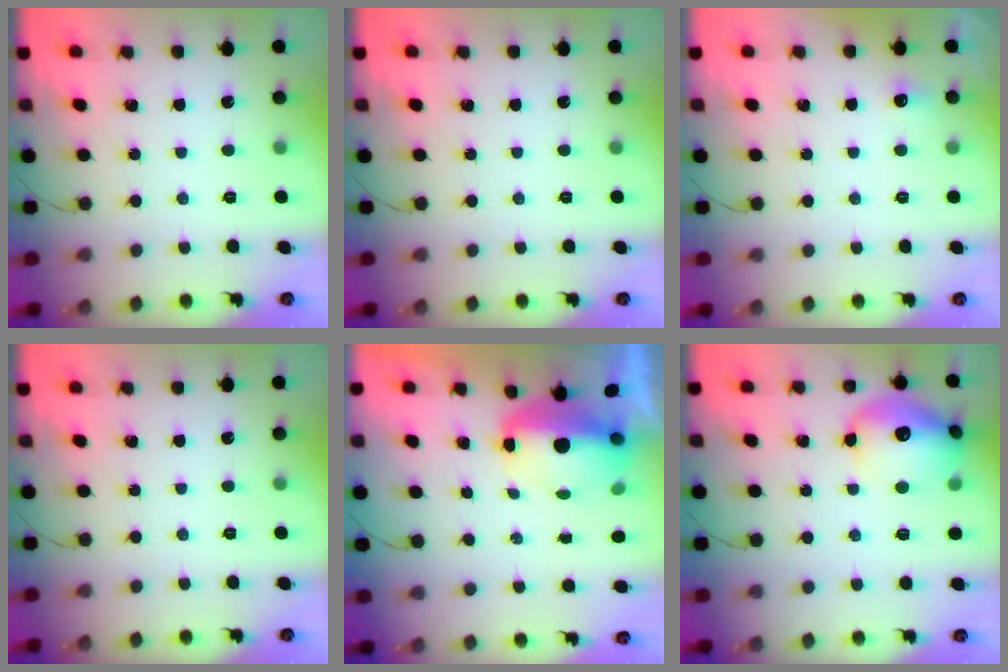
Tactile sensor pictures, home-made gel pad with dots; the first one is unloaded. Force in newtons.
{"total": 0.0}
{"total": 4.1, "press": 3.9, "slide": 1.4}
{"total": 0.0}
{"total": 10.2, "press": 7.7, "slide": 6.6}
{"total": 15.2, "press": 15.0, "slide": 2.0}